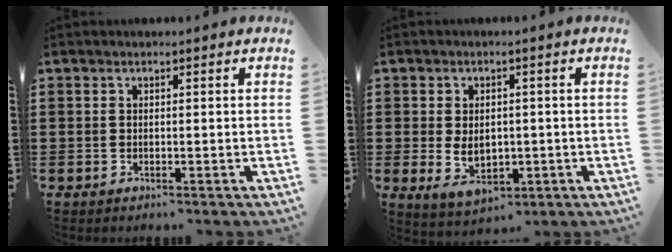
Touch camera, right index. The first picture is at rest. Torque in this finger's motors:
{"motor_torque": [1.32, 0.82, 0.36, 0.11]}